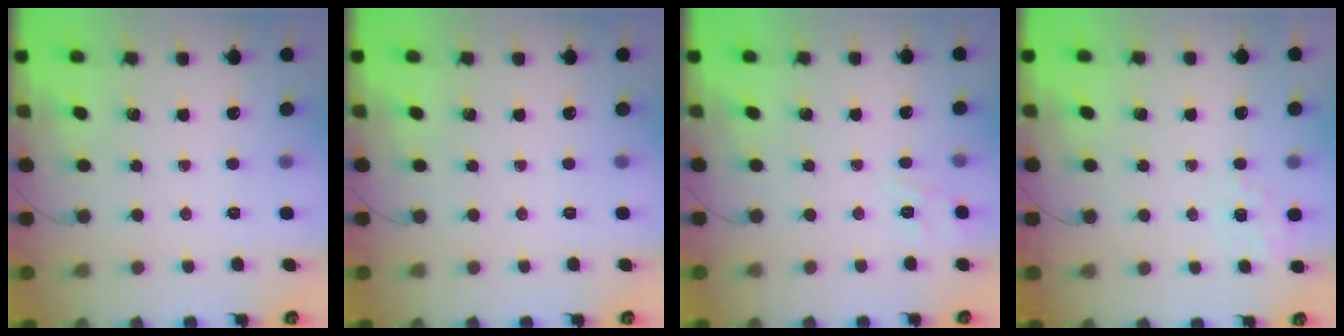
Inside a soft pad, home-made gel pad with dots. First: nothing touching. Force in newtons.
{"total": 0.0}
{"total": 8.9, "press": 8.7, "slide": 1.7}
{"total": 1.5, "press": 0.3, "slide": 1.5}